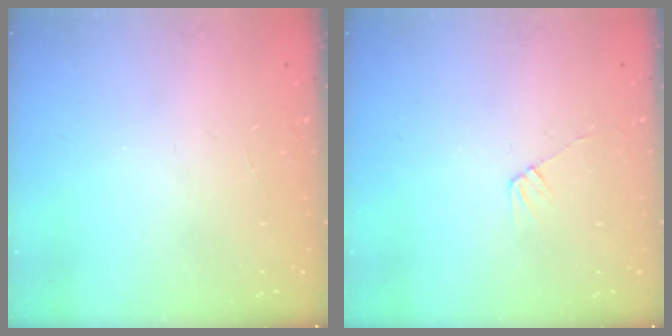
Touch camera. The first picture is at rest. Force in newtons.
{"total": 5.2, "press": 5.2, "slide": 0.6}